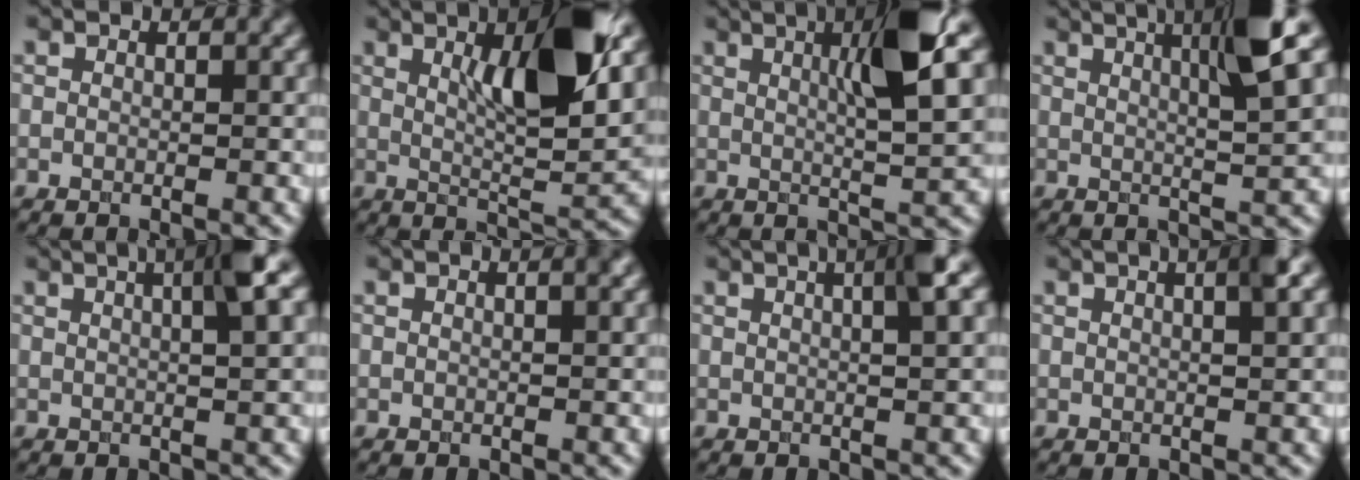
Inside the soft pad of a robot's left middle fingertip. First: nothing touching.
{"total": 9.1, "force": [3.1, 1.9, 8.3], "torque": [-0.124, -0.008, 0.056]}
{"total": 8.1, "force": [2.6, 1.4, 7.5], "torque": [-0.106, 0.008, 0.041]}
{"total": 7.2, "force": [3.0, 1.0, 6.4], "torque": [-0.083, 0.013, 0.048]}
{"total": 5.3, "force": [1.9, 1.1, 4.8], "torque": [-0.055, 0.017, 0.019]}
{"total": 1.0, "force": [0.6, 0.2, 0.8], "torque": [-0.008, 0.003, 0.005]}
{"total": 4.7, "force": [1.8, 1.0, 4.2], "torque": [-0.046, 0.016, 0.013]}
{"total": 3.6, "force": [1.6, 0.9, 3.1], "torque": [-0.023, 0.012, 0.007]}